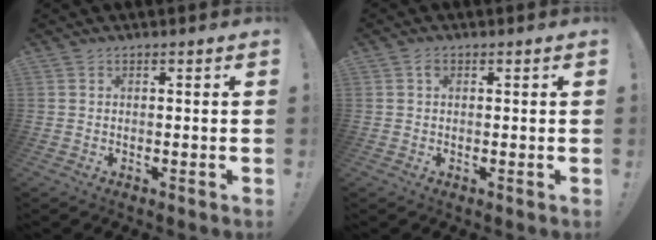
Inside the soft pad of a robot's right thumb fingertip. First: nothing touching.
{"total": 1.2, "force": [0.3, 0.9, 0.7], "torque": [-0.015, 0.003, 0.006]}